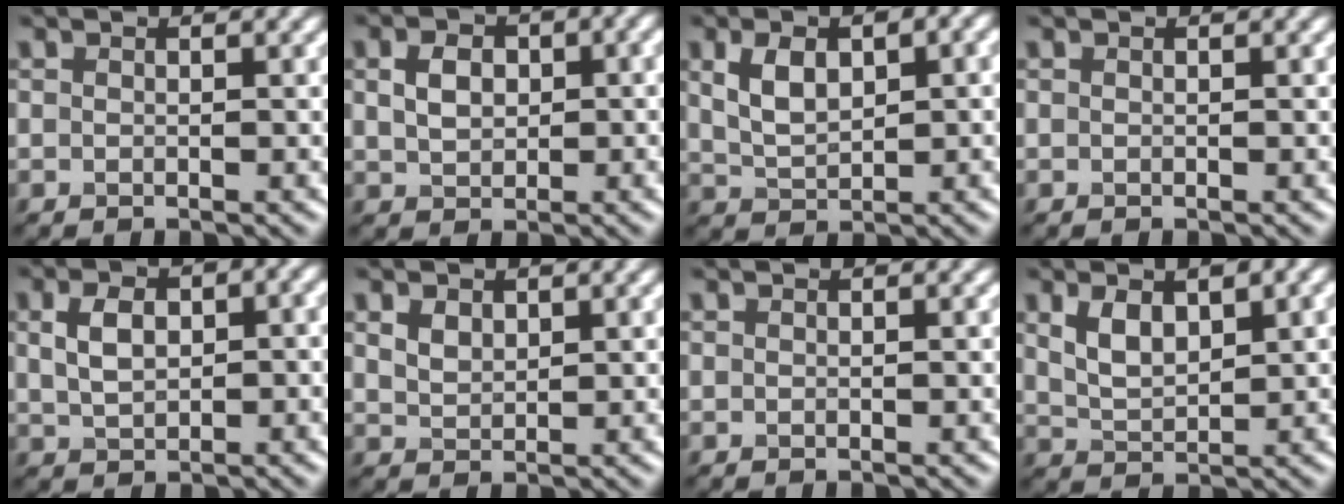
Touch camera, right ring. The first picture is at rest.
{"total": 3.7, "force": [0.6, 2.6, 2.7], "torque": [-0.051, 0.004, 0.012]}
{"total": 5.3, "force": [1.6, 2.7, 4.2], "torque": [-0.082, 0.004, 0.033]}
{"total": 0.0}
{"total": 5.5, "force": [1.0, 3.4, 4.3], "torque": [-0.078, 0.013, 0.024]}
{"total": 1.8, "force": [1.0, 1.2, 0.9], "torque": [-0.020, 0.000, 0.022]}
{"total": 0.0}
{"total": 4.4, "force": [1.8, 2.1, 3.5], "torque": [-0.072, 0.001, 0.037]}